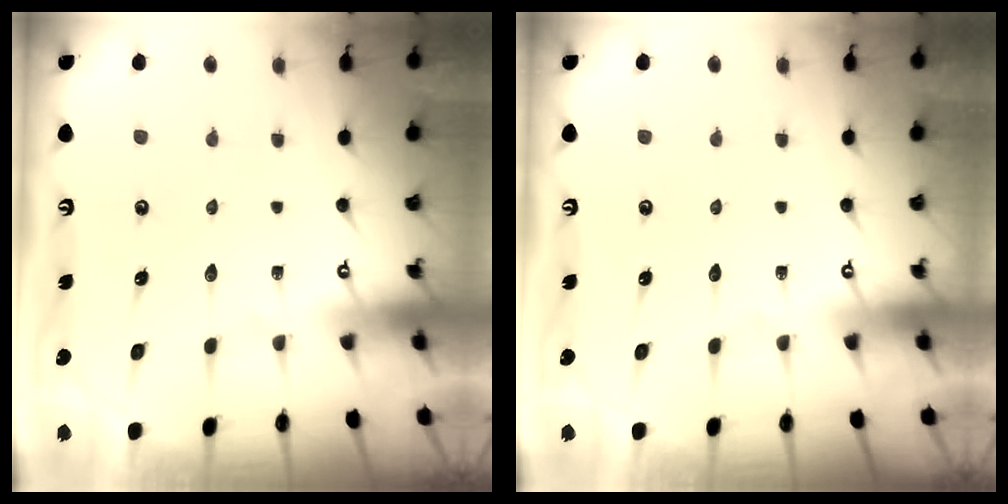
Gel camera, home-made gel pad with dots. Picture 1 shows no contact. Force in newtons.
{"total": 0.0}